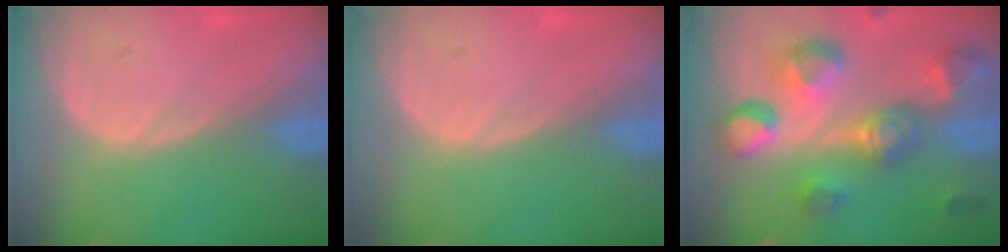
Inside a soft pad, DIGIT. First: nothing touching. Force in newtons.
{"total": 0.5, "press": 0.0, "slide": 0.5}
{"total": 11.3, "press": 10.1, "slide": 5.1}